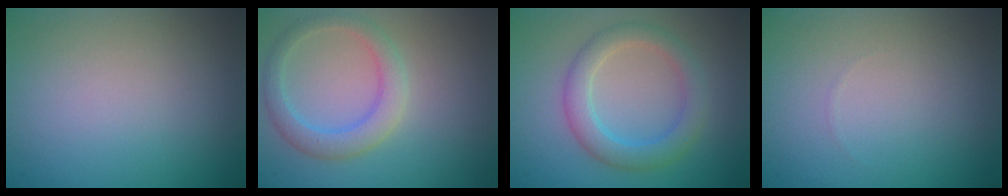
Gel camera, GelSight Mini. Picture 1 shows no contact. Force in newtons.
{"total": 3.2, "press": 3.2, "slide": 0.3}
{"total": 3.6, "press": 3.6, "slide": 0.2}
{"total": 0.0}